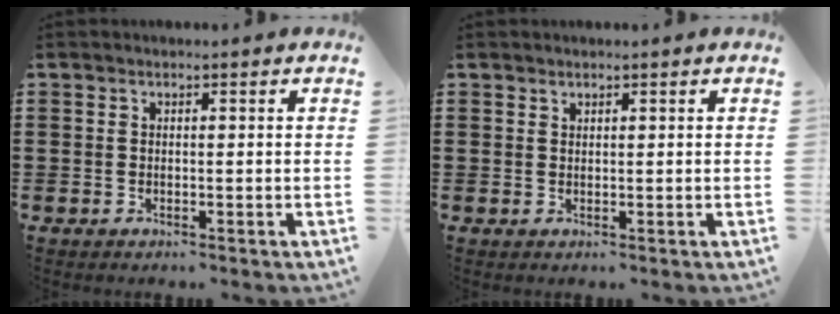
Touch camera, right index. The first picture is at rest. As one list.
[{"total": 0.7, "force": [0.6, 0.3, 0.0], "torque": [-0.001, 0.002, 0.013]}]